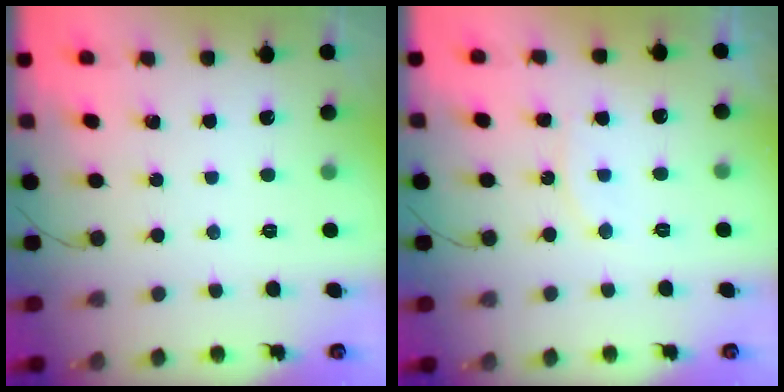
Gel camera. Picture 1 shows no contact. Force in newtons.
{"total": 7.0, "press": 7.0, "slide": 0.3}